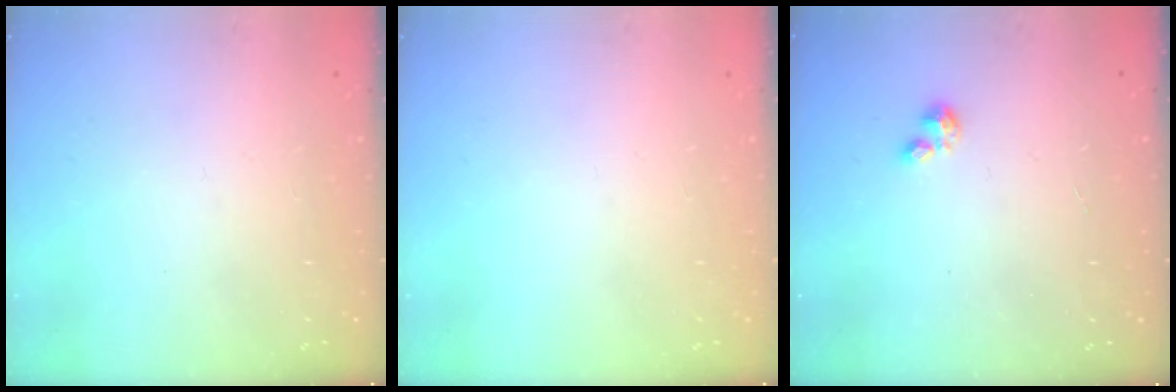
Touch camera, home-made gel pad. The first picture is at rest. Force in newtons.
{"total": 0.0}
{"total": 0.7, "press": 0.6, "slide": 0.2}